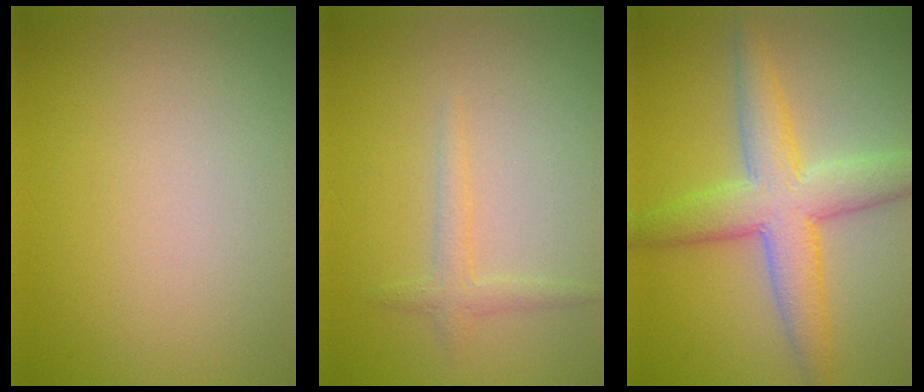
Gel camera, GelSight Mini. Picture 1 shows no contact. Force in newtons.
{"total": 1.5, "press": 1.4, "slide": 0.1}
{"total": 6.3, "press": 6.3, "slide": 0.4}